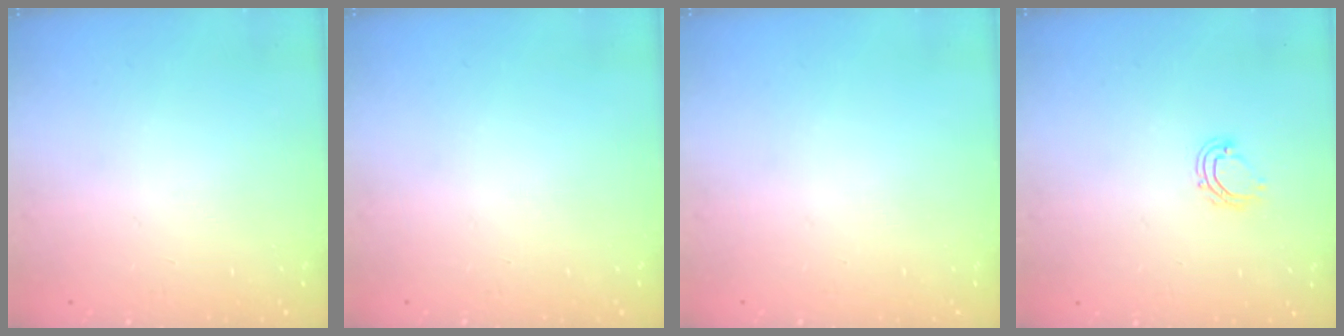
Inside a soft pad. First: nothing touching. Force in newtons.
{"total": 0.0}
{"total": 0.0}
{"total": 6.0, "press": 5.9, "slide": 1.0}